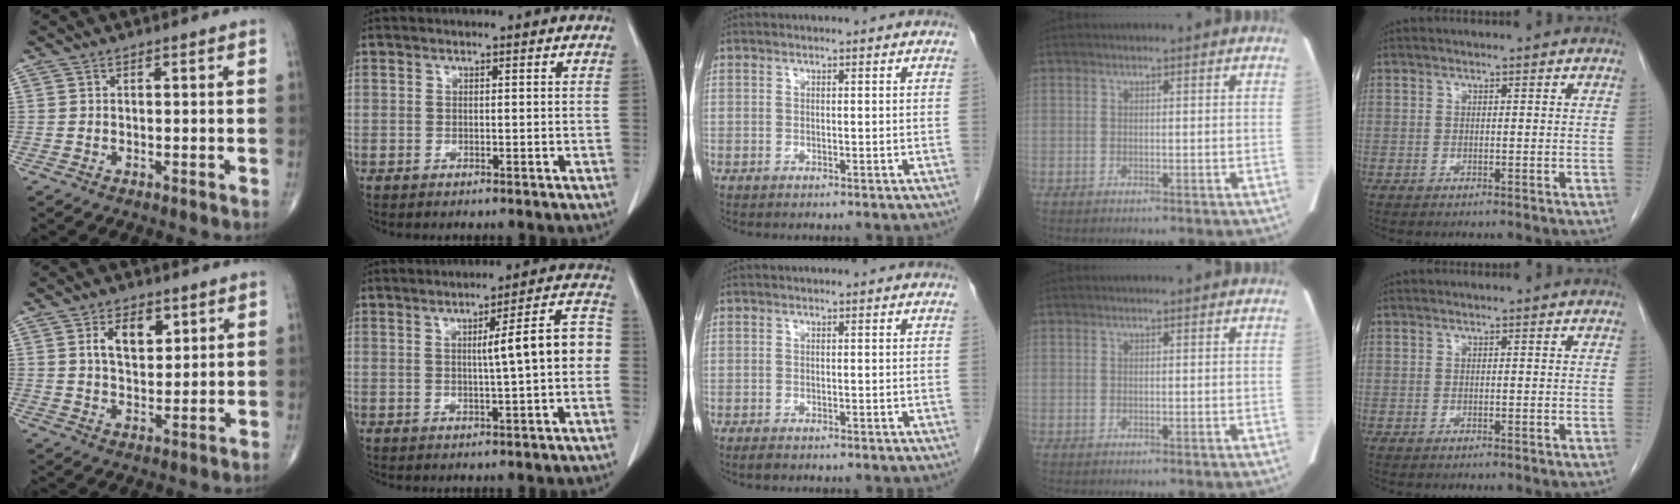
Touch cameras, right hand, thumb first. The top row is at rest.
{"thumb": {"total": 7.3, "force": [2.9, 4.2, 5.3], "torque": [-0.071, -0.015, 0.052]}, "index": {"total": 8.3, "force": [-0.2, 0.3, 8.3], "torque": [-0.107, 0.026, -0.006]}, "middle": {"total": 1.0, "force": [-0.8, 0.4, 0.5], "torque": [-0.013, -0.002, -0.011]}}